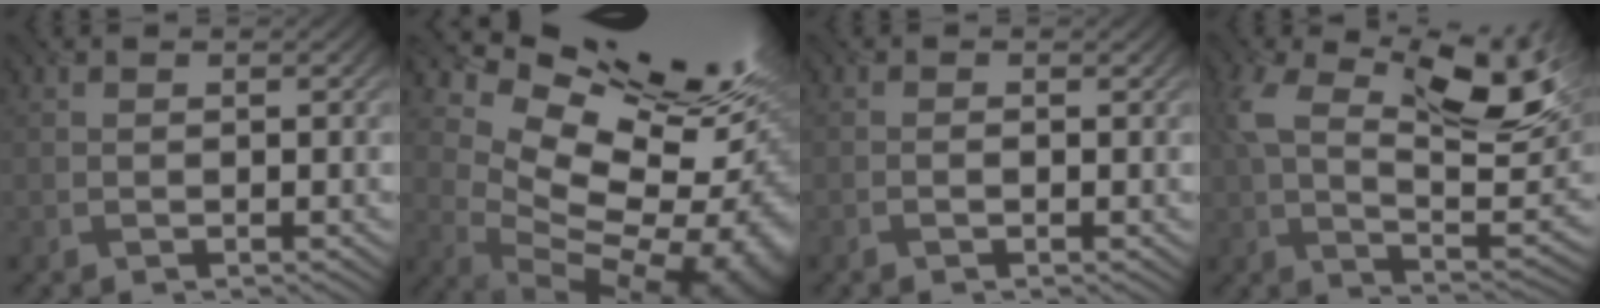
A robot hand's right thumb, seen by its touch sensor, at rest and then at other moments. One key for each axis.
{"total": 18.8, "fx": 6.0, "fy": 10.8, "fz": 14.2, "tx": -0.172, "ty": 0.014, "tz": 0.140}
{"total": 0.8, "fx": -0.4, "fy": 0.2, "fz": 0.7, "tx": -0.014, "ty": 0.001, "tz": -0.008}
{"total": 15.4, "fx": 5.7, "fy": 6.9, "fz": 12.5, "tx": -0.236, "ty": -0.005, "tz": 0.102}